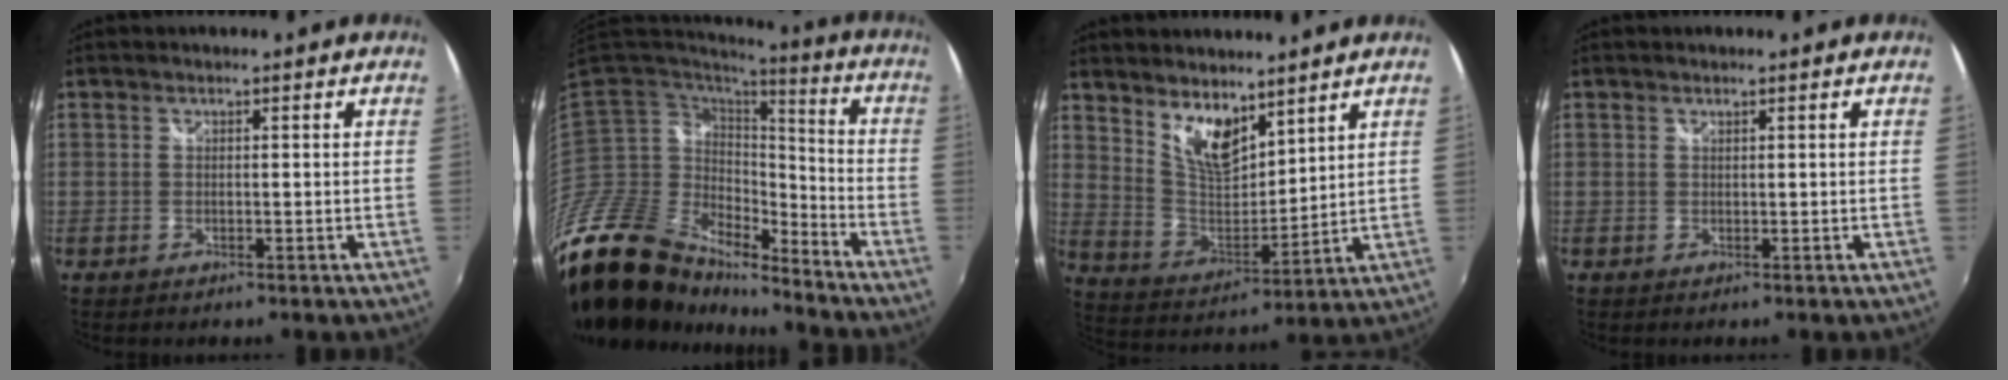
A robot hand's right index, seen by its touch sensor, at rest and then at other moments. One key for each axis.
{"total": 23.2, "fx": -19.3, "fy": 8.6, "fz": 9.5, "tx": -0.202, "ty": -0.026, "tz": -0.352}
{"total": 10.3, "fx": 7.2, "fy": 4.4, "fz": 5.9, "tx": -0.102, "ty": -0.005, "tz": 0.145}
{"total": 0.0}